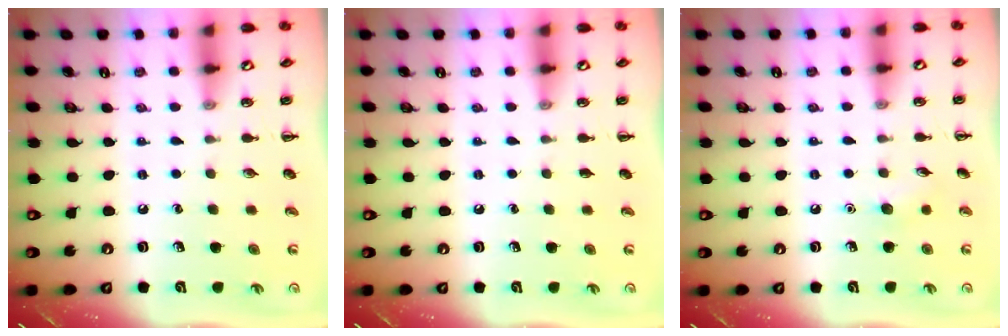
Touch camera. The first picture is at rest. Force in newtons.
{"total": 0.0}
{"total": 5.3, "press": 5.0, "slide": 1.6}